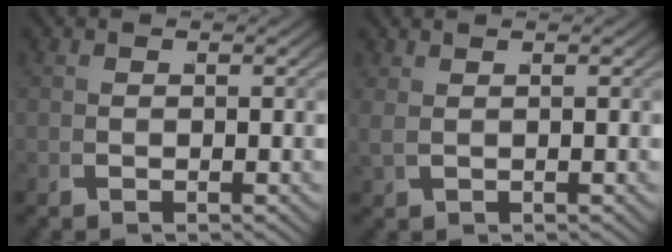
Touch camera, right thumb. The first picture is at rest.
{"total": 0.8, "force": [0.7, -0.3, 0.3], "torque": [-0.011, 0.008, 0.018]}